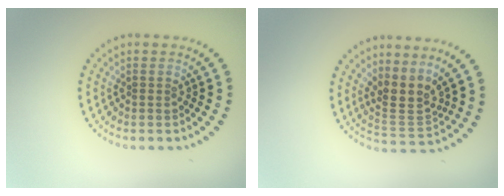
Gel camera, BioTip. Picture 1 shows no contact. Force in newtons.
{"total": 3.0, "press": 2.2, "slide": 2.0}